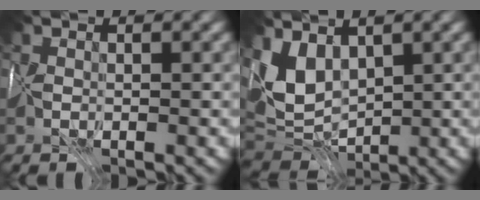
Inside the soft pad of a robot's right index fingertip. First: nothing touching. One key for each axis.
{"total": 4.6, "fx": 2.3, "fy": 2.7, "fz": 2.9, "tx": -0.069, "ty": -0.002, "tz": 0.041}